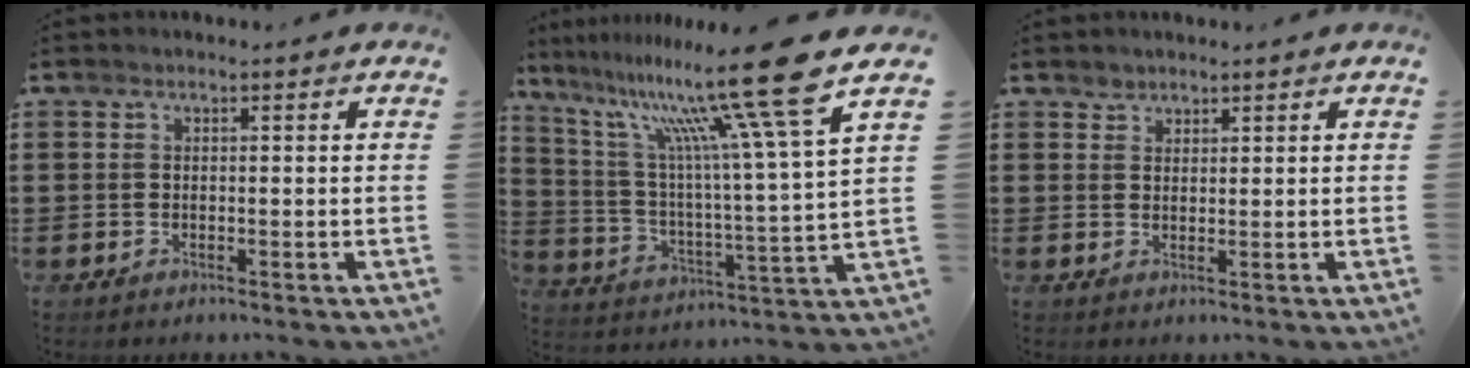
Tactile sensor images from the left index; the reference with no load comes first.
{"total": 19.4, "force": [13.2, 0.5, 14.2], "torque": [-0.267, -0.078, 0.201]}
{"total": 1.6, "force": [1.3, 0.9, 0.0], "torque": [-0.003, 0.002, 0.027]}